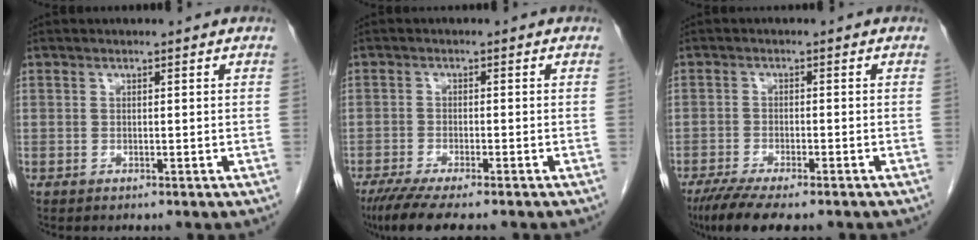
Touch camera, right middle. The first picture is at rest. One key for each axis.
{"total": 8.1, "fx": -6.5, "fy": 0.9, "fz": 4.8, "tx": -0.075, "ty": -0.018, "tz": -0.104}
{"total": 8.9, "fx": -7.0, "fy": 1.9, "fz": 5.3, "tx": -0.083, "ty": -0.017, "tz": -0.111}